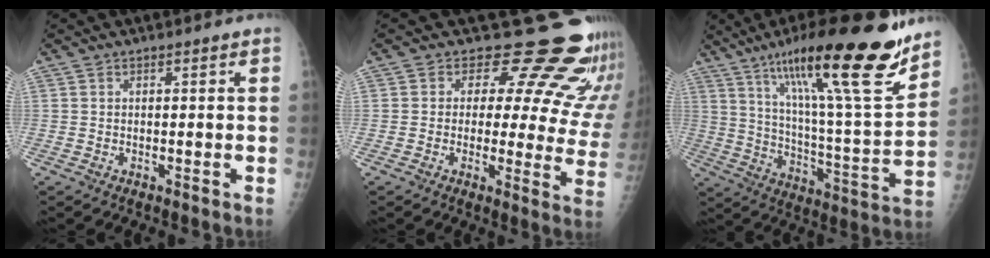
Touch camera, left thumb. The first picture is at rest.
{"total": 18.1, "force": [15.4, 6.3, 7.0], "torque": [-0.028, -0.119, 0.154]}
{"total": 26.5, "force": [17.2, 4.2, 19.8], "torque": [-0.297, -0.066, 0.281]}